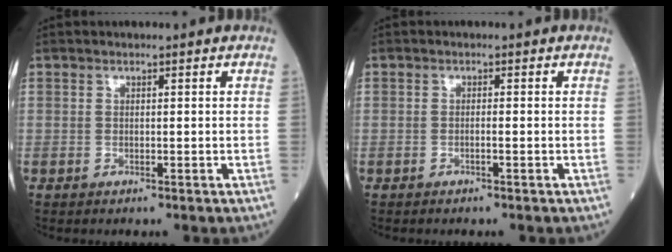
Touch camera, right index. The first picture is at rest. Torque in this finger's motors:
{"motor_torque": [-0.05, 0.01, -0.03, -0.01]}